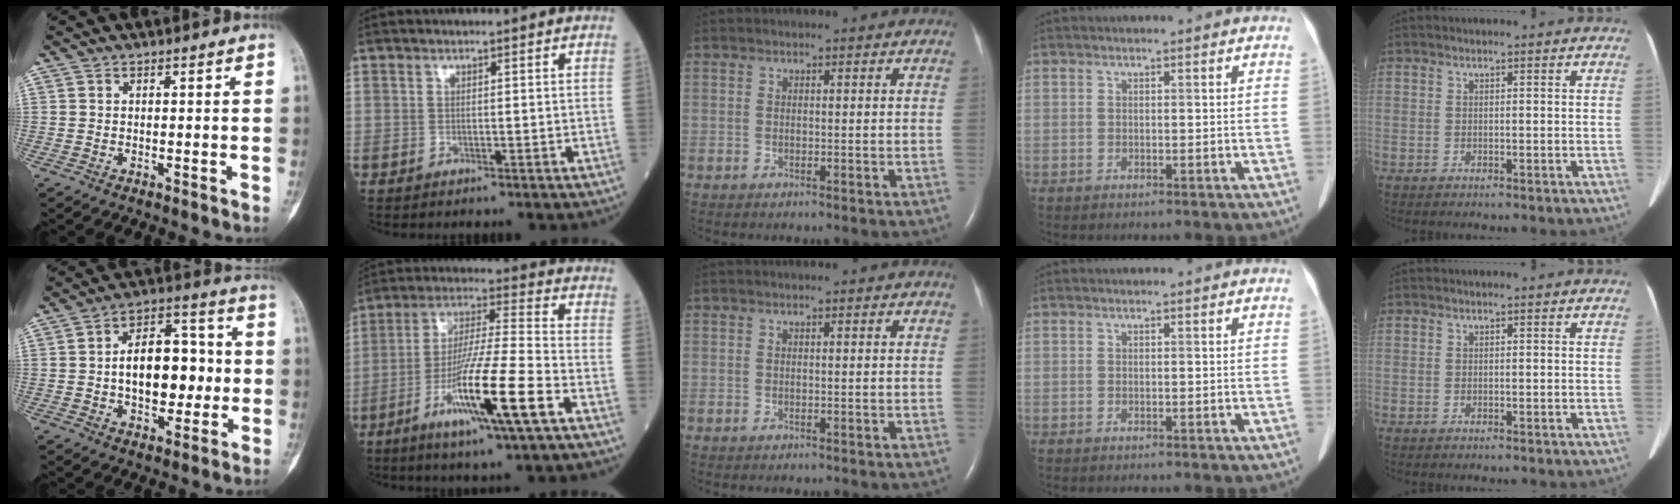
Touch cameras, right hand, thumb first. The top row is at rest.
{"thumb": {"total": 14.8, "force": [-0.5, 9.0, 11.8], "torque": [-0.140, 0.031, -0.009]}, "index": {"total": 15.1, "force": [-6.6, -0.1, 13.5], "torque": [-0.260, -0.021, -0.120]}}